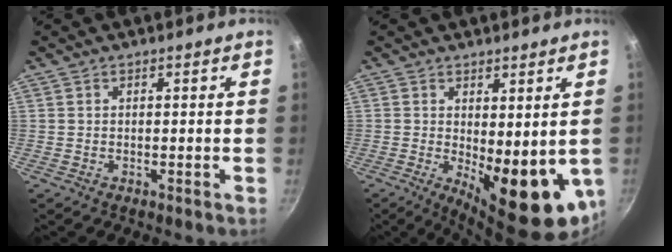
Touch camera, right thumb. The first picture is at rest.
{"total": 13.4, "force": [-0.8, 5.4, 12.3], "torque": [-0.138, -0.023, 0.006]}